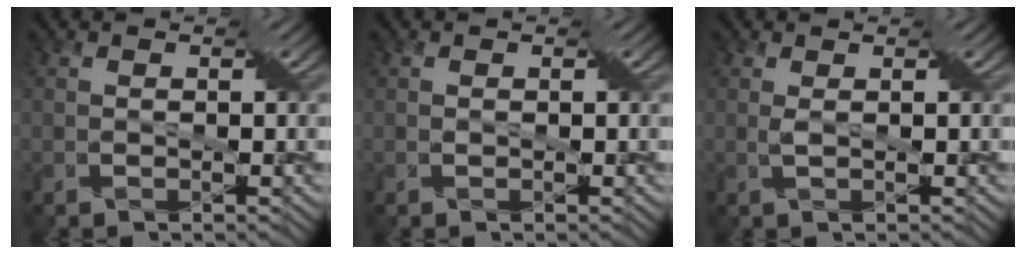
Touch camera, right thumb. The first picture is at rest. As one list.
[{"total": 0.0}, {"total": 1.5, "force": [0.4, 0.2, 1.5], "torque": [-0.032, 0.001, 0.011]}]